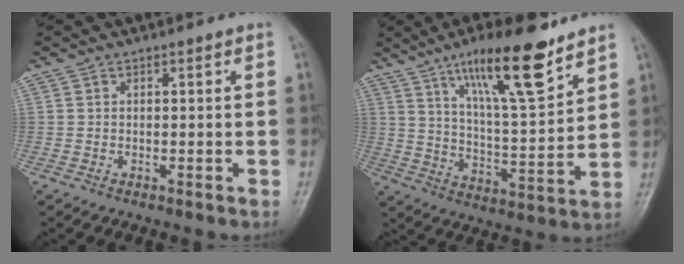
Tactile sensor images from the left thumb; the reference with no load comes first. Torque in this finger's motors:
{"motor_torque": [1.62, 1.59, 1.59, -1.18, 0.12]}